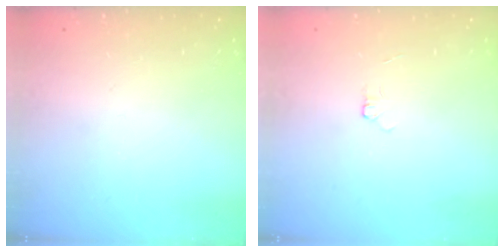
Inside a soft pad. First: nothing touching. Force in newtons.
{"total": 2.2, "press": 2.1, "slide": 0.3}